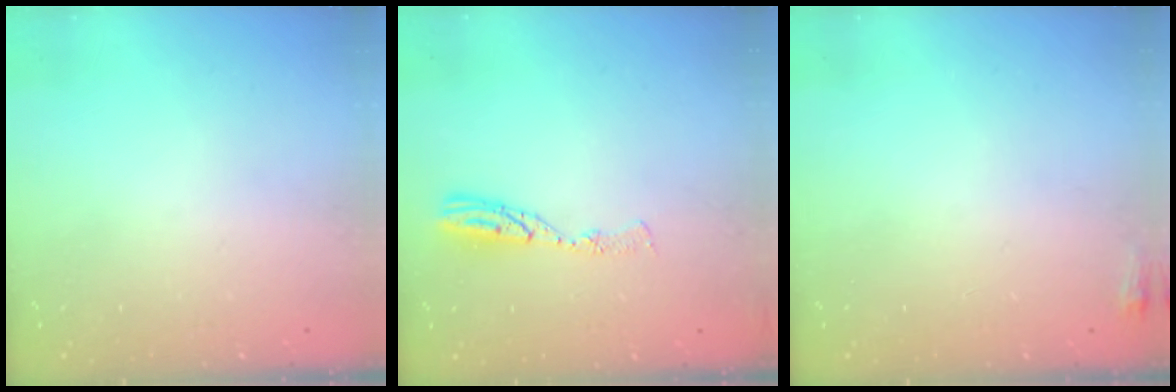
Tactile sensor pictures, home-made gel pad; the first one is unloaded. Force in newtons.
{"total": 7.8, "press": 7.8, "slide": 0.8}
{"total": 3.2, "press": 2.9, "slide": 1.3}